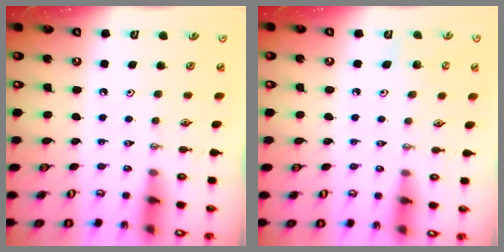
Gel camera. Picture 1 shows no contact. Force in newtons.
{"total": 3.8, "press": 3.8, "slide": 0.3}